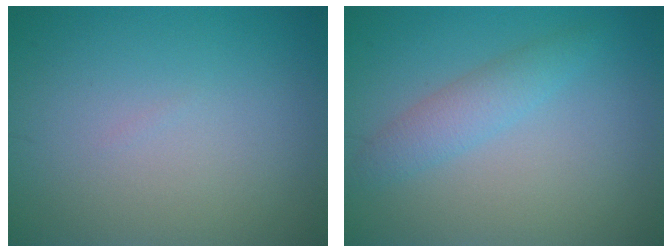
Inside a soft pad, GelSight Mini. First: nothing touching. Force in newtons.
{"total": 2.4, "press": 2.4, "slide": 0.1}